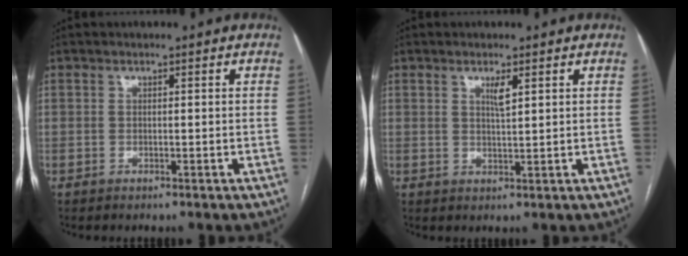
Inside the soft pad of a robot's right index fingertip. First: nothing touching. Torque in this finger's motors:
{"motor_torque": [0.33, 0.26, 0.03, 0.05]}